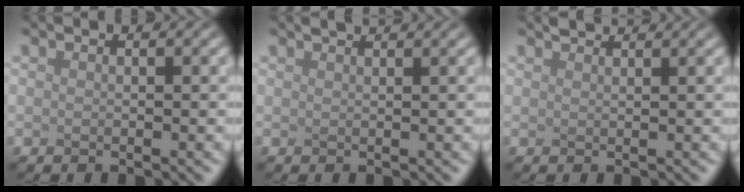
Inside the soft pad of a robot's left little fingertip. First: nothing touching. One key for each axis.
{"total": 2.2, "fx": 1.7, "fy": 0.7, "fz": 1.1, "tx": 0.004, "ty": 0.013, "tz": -0.003}
{"total": 1.6, "fx": 1.5, "fy": 0.2, "fz": 0.4, "tx": -0.002, "ty": 0.005, "tz": 0.017}